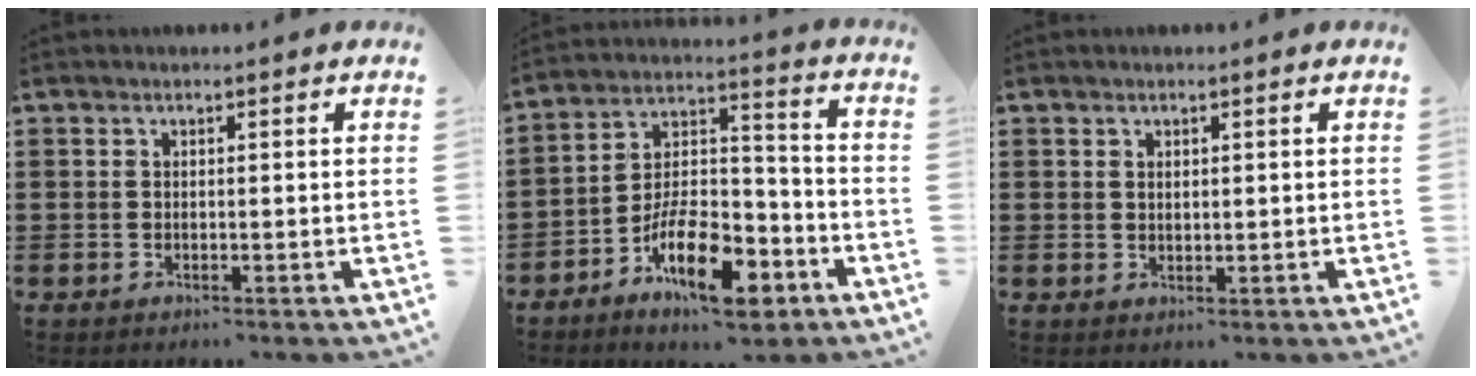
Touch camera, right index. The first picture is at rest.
{"total": 13.3, "force": [-7.7, 5.7, 9.3], "torque": [-0.164, 0.035, -0.136]}
{"total": 0.7, "force": [0.4, 0.5, 0.4], "torque": [-0.008, 0.003, 0.008]}